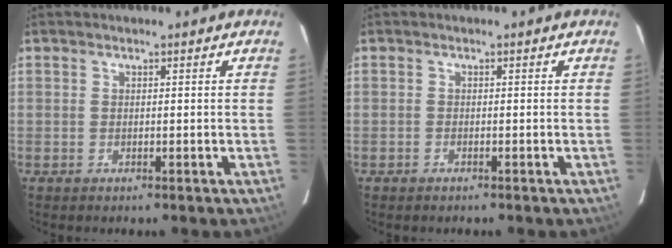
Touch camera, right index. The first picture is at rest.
{"total": 0.7, "force": [-0.6, 0.3, 0.2], "torque": [-0.005, 0.002, -0.012]}